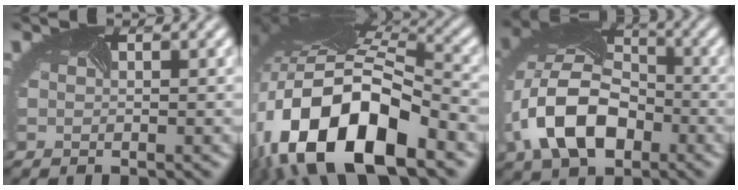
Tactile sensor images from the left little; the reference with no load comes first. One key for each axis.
{"total": 16.3, "fx": -5.7, "fy": 8.4, "fz": 12.8, "tx": -0.246, "ty": -0.005, "tz": -0.099}
{"total": 10.1, "fx": -3.2, "fy": 6.6, "fz": 7.0, "tx": -0.162, "ty": -0.008, "tz": -0.065}